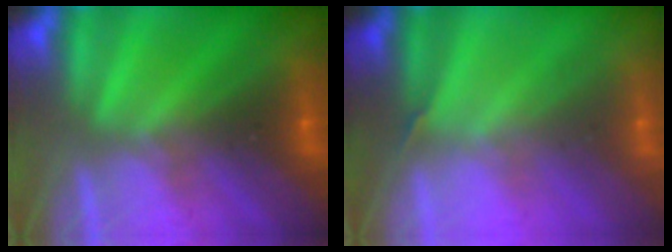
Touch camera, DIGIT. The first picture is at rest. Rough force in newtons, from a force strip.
{"total": 1.8}